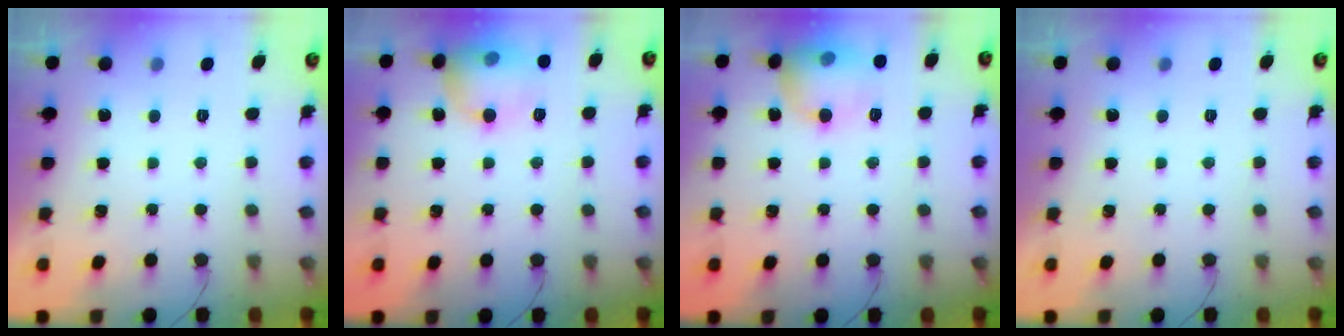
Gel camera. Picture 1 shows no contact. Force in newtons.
{"total": 15.6, "press": 13.8, "slide": 7.4}
{"total": 15.6, "press": 13.8, "slide": 7.4}
{"total": 0.0}